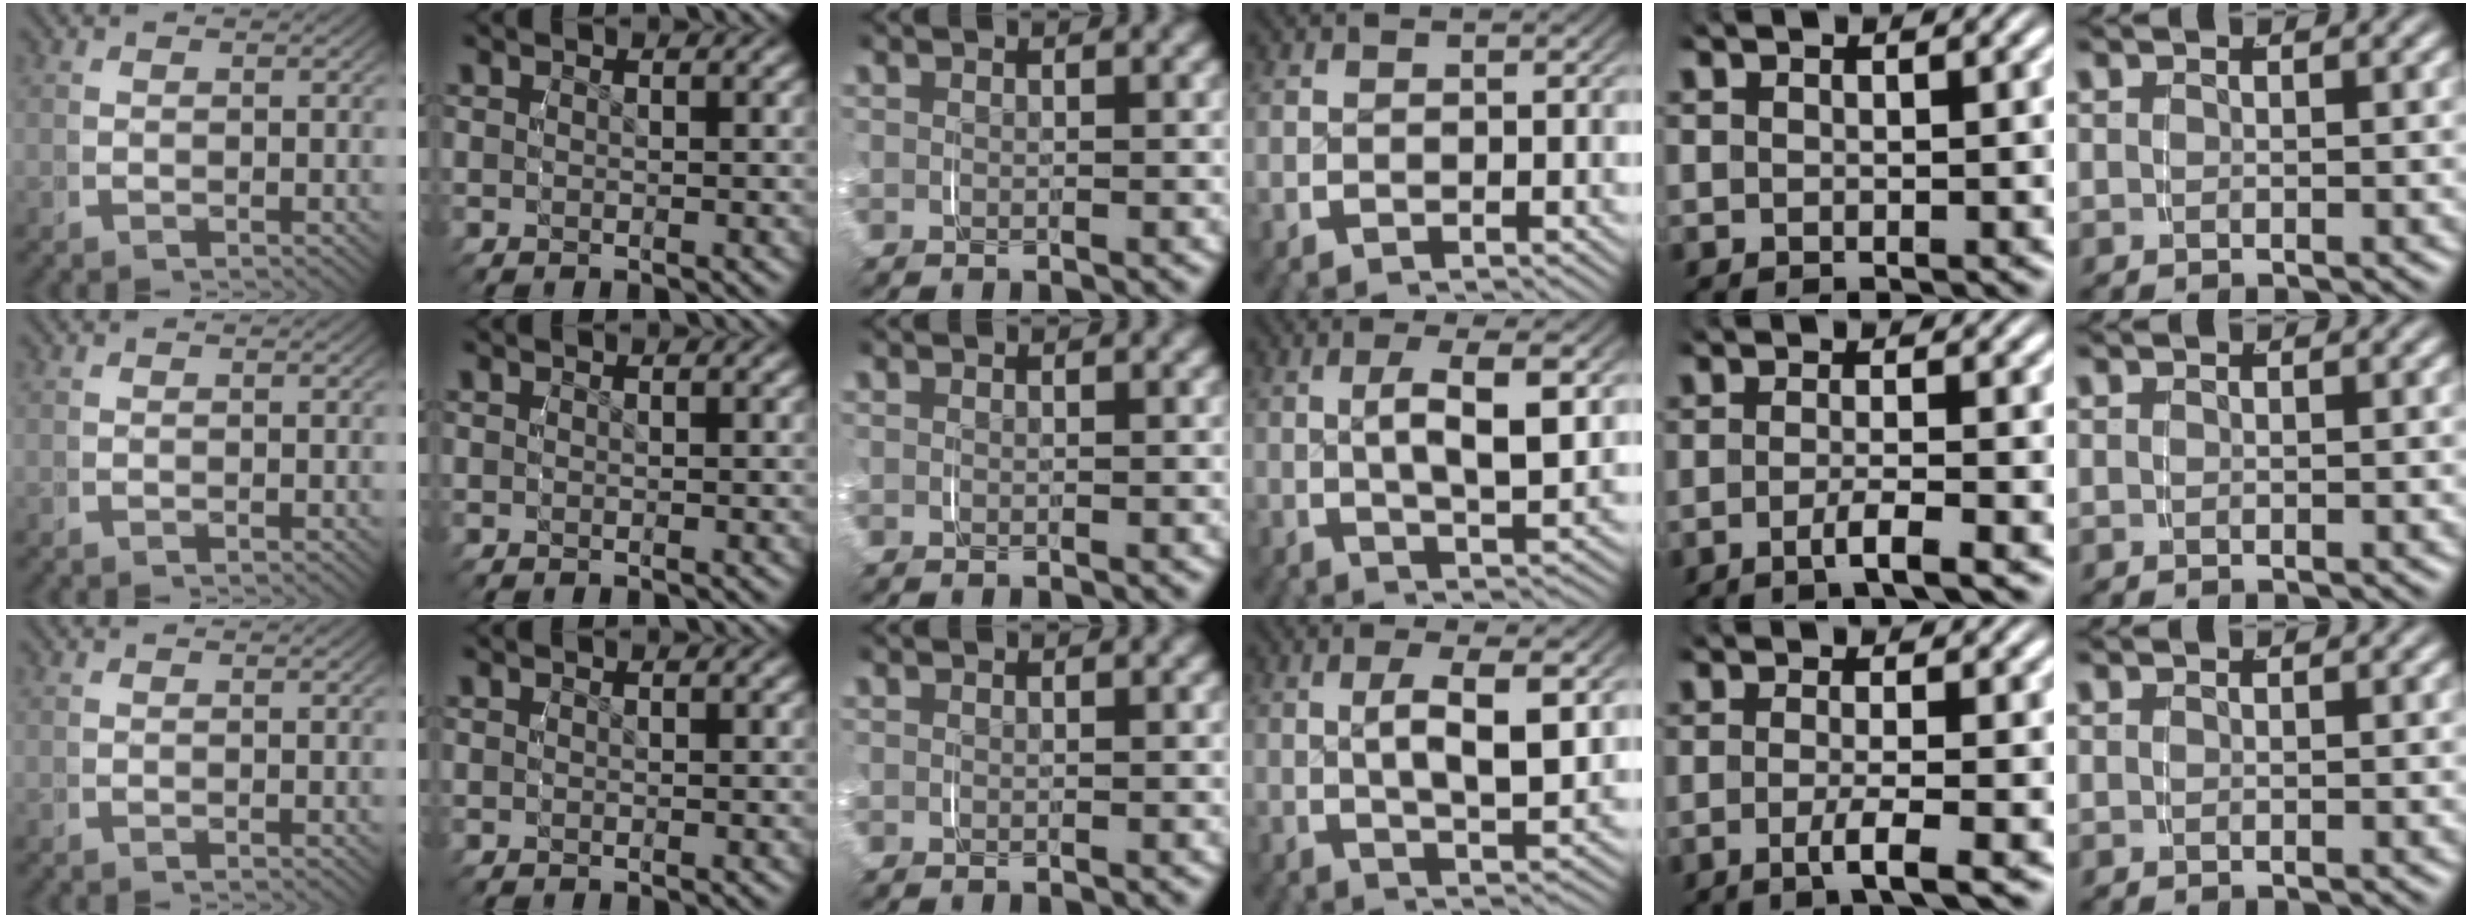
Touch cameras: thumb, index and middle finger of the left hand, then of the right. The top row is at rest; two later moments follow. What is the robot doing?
{"motion": "grasp_and_lifting", "object": "map"}